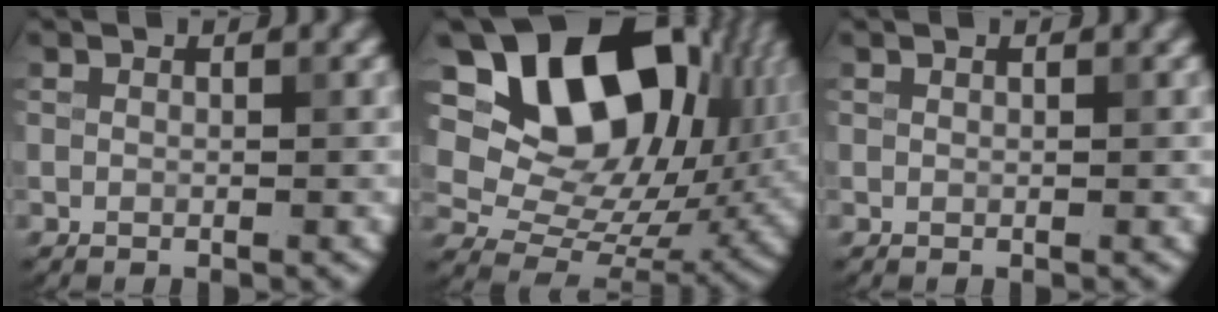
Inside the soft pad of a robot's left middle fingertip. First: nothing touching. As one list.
[{"total": 18.2, "force": [7.3, 11.8, 11.8], "torque": [-0.193, 0.030, 0.134]}, {"total": 0.0}]